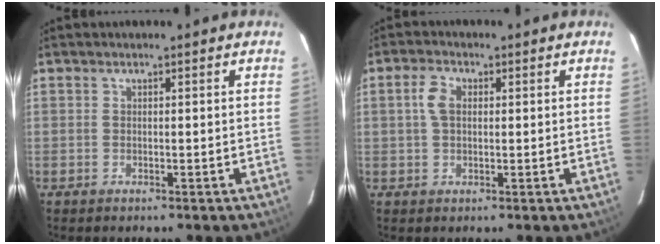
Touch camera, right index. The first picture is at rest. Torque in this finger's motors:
{"motor_torque": [0.30, -0.15, 0.19, 0.05]}